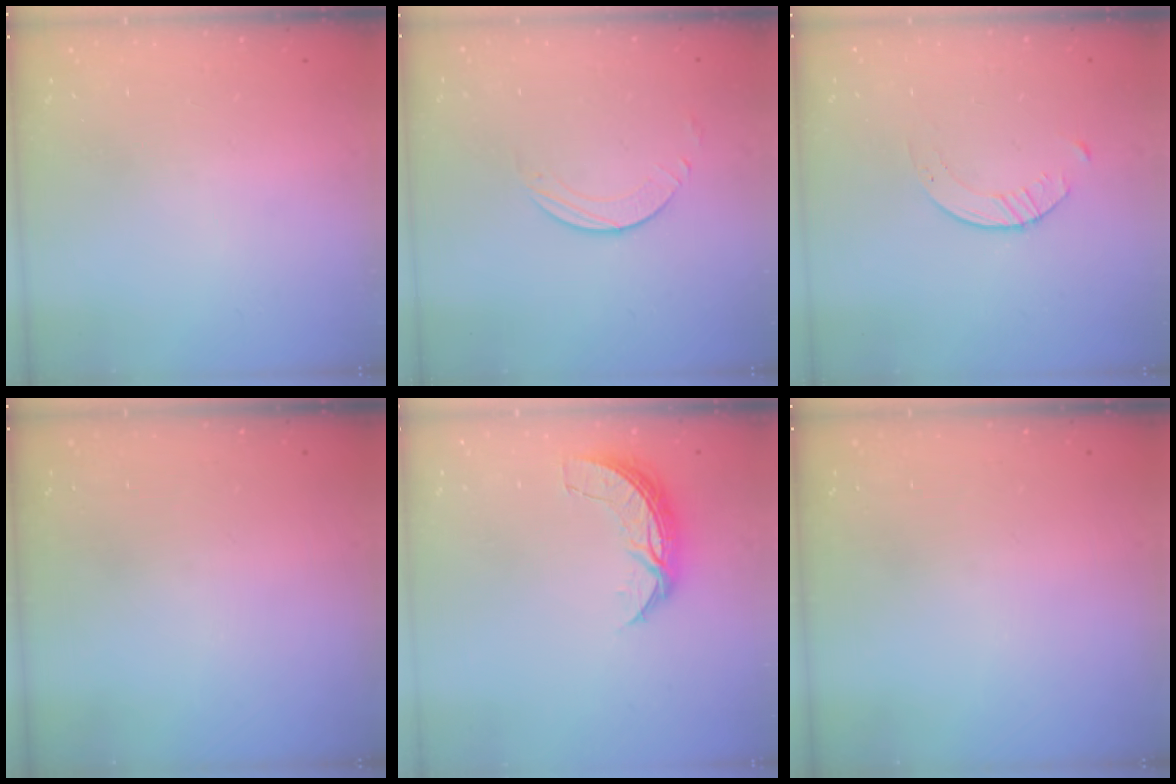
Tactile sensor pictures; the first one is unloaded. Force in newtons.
{"total": 3.2, "press": 3.2, "slide": 0.3}
{"total": 2.1, "press": 2.0, "slide": 0.3}
{"total": 0.0}
{"total": 6.9, "press": 6.9, "slide": 0.6}
{"total": 0.0}